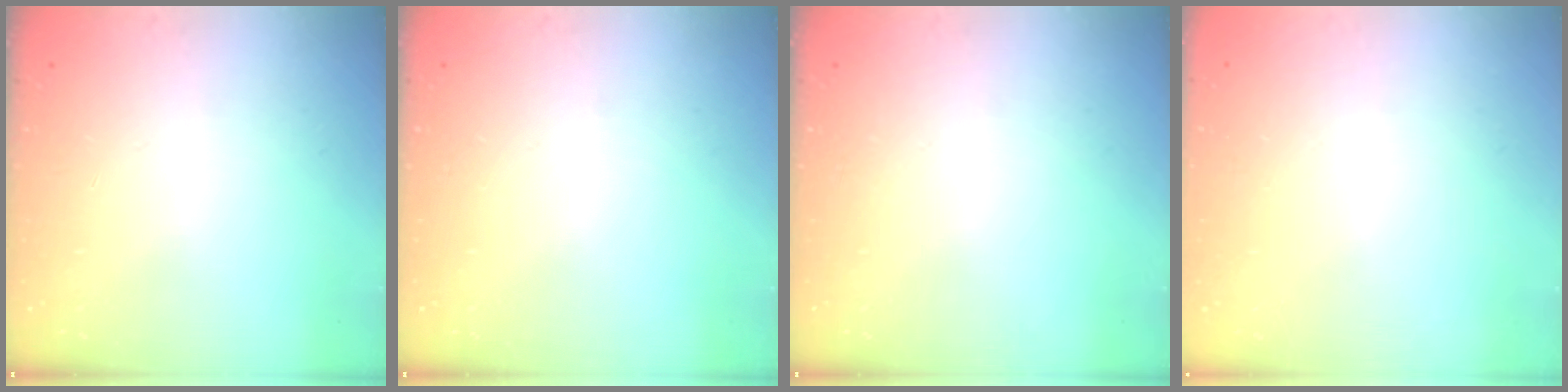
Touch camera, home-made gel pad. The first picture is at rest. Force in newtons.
{"total": 0.0}
{"total": 0.0}
{"total": 0.0}